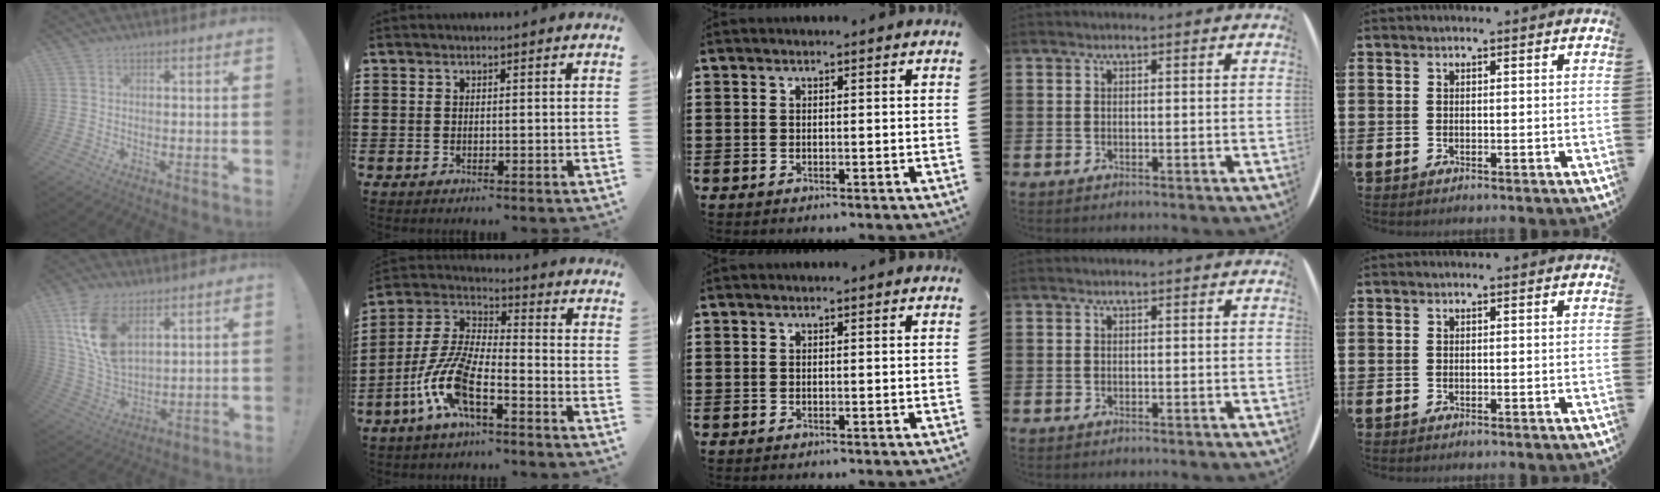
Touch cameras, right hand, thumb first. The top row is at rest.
{"thumb": {"total": 13.6, "force": [7.2, 7.7, 8.6], "torque": [-0.177, -0.030, 0.139]}, "index": {"total": 10.5, "force": [-5.2, 2.8, 8.7], "torque": [-0.214, -0.019, -0.105]}}